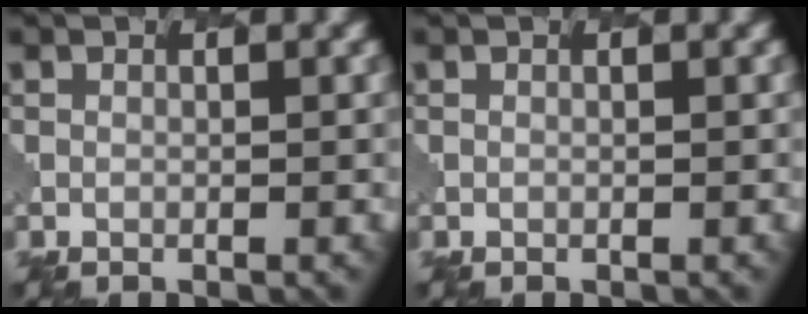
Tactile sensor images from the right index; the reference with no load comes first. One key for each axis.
{"total": 0.0}